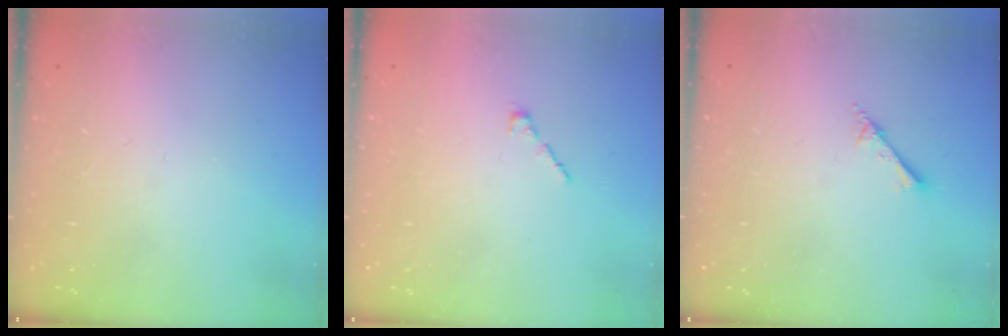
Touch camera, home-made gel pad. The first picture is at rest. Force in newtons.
{"total": 1.7, "press": 1.7, "slide": 0.5}
{"total": 2.5, "press": 2.5, "slide": 0.2}